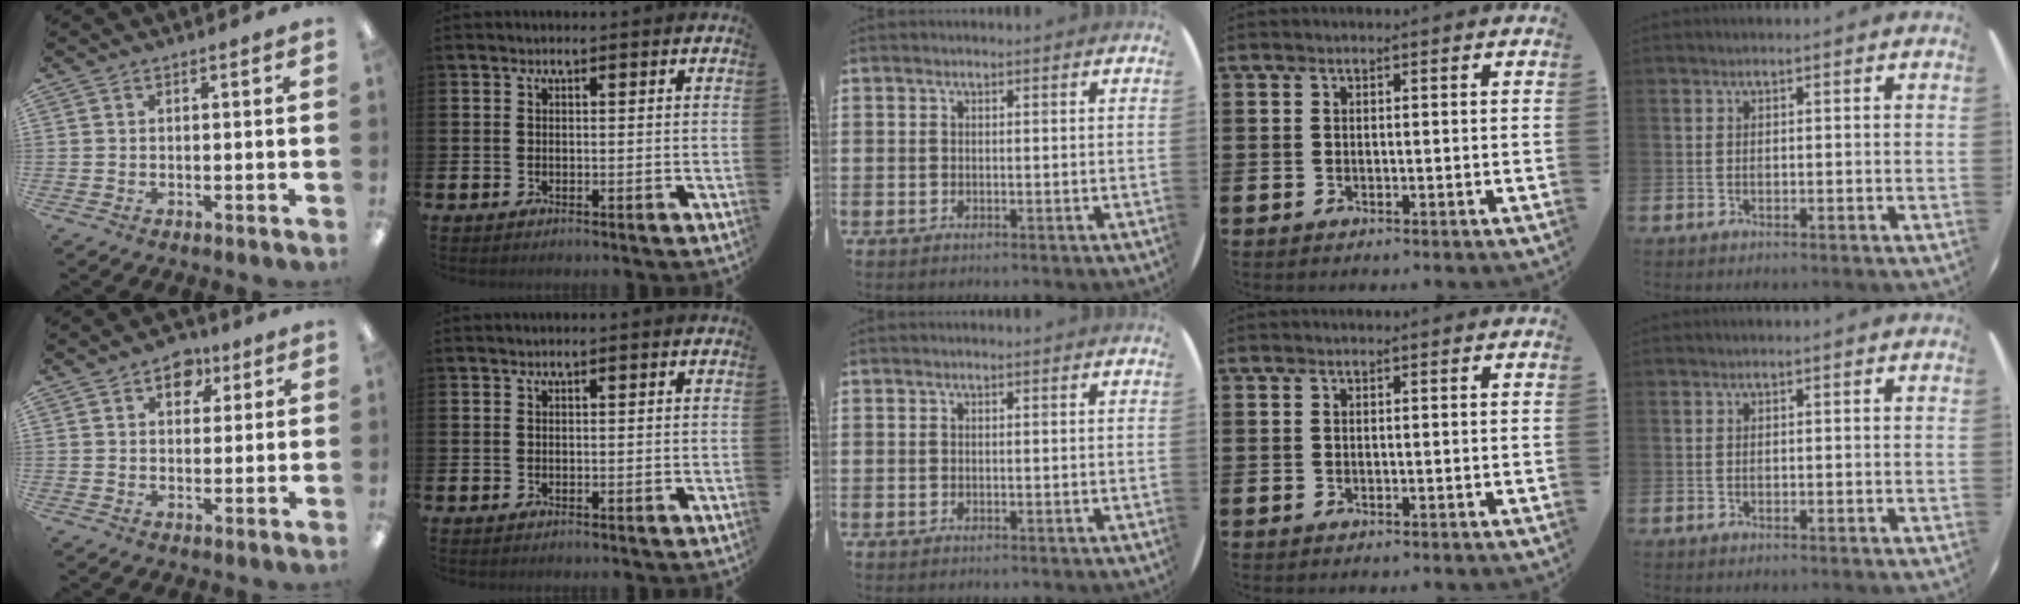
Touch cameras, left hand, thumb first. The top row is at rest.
{"thumb": {"total": 6.1, "force": [3.4, 4.2, 2.9], "torque": [-0.012, -0.014, 0.053]}}